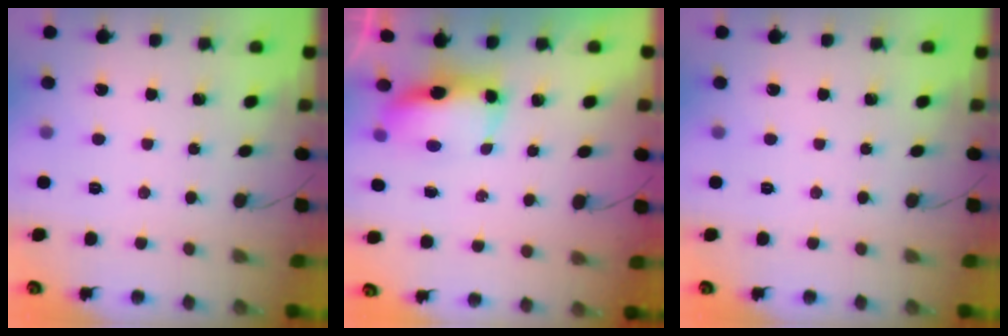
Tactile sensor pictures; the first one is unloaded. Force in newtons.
{"total": 10.7, "press": 8.8, "slide": 6.1}
{"total": 0.0}